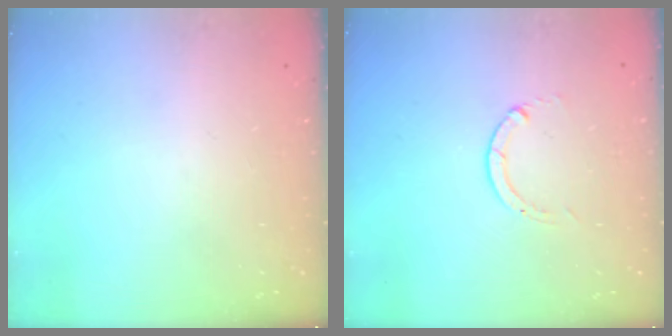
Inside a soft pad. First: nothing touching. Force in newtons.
{"total": 0.0}